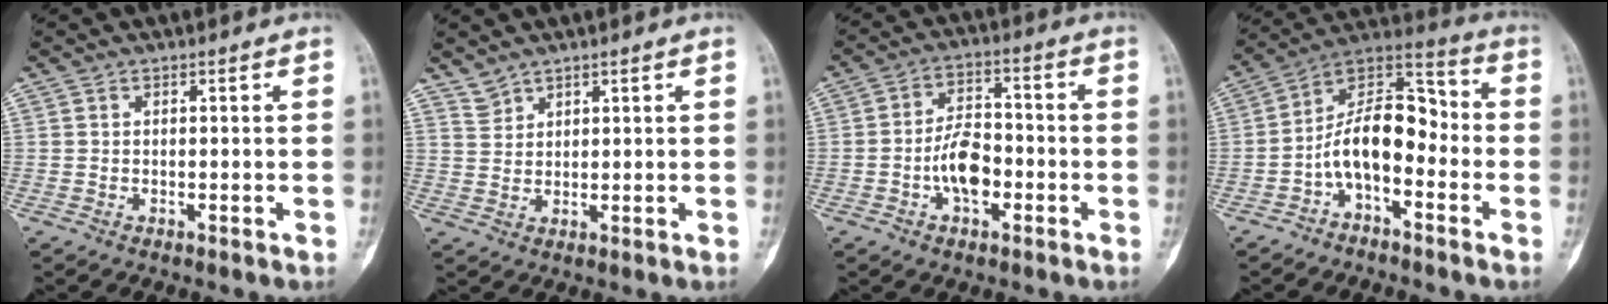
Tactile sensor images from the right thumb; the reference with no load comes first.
{"total": 2.4, "force": [2.2, 1.0, 0.0], "torque": [0.012, -0.009, 0.043]}
{"total": 8.5, "force": [-2.5, 4.9, 6.5], "torque": [-0.097, 0.028, -0.050]}
{"total": 13.1, "force": [-3.5, 7.1, 10.5], "torque": [-0.161, 0.074, -0.073]}